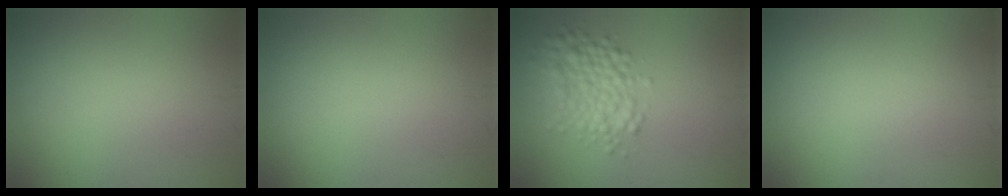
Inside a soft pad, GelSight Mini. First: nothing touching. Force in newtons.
{"total": 0.0}
{"total": 4.3, "press": 4.3, "slide": 0.2}
{"total": 0.0}